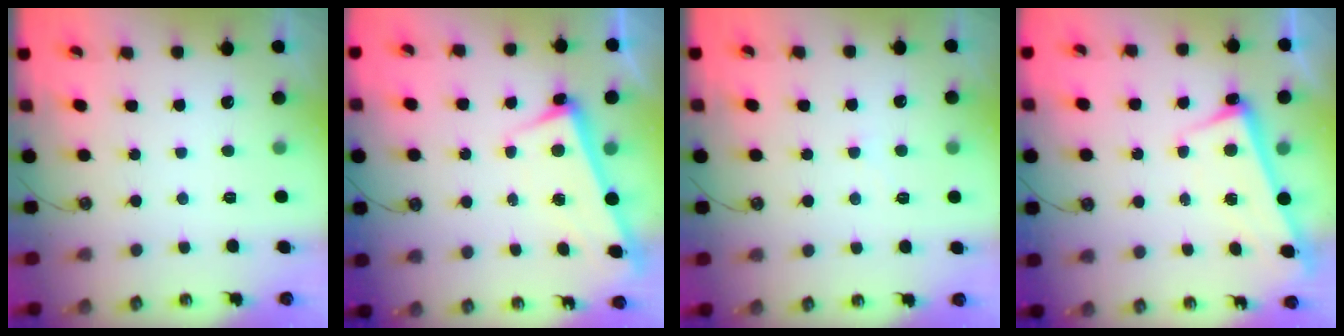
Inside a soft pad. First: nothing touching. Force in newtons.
{"total": 2.5, "press": 2.4, "slide": 0.7}
{"total": 1.2, "press": 1.1, "slide": 0.4}
{"total": 2.5, "press": 2.5, "slide": 0.7}